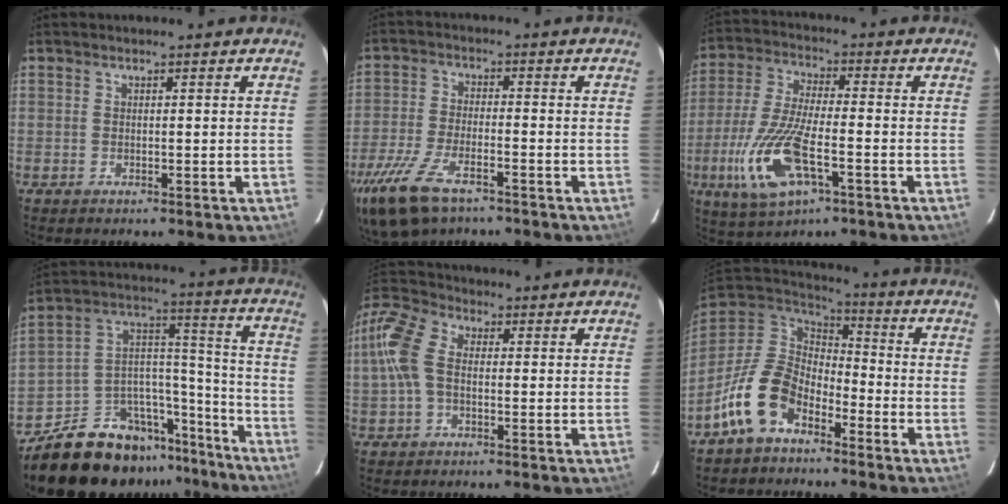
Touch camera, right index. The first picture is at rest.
{"total": 14.9, "force": [-9.8, 6.1, 9.4], "torque": [-0.222, -0.039, -0.183]}
{"total": 15.4, "force": [-5.9, 5.3, 13.2], "torque": [-0.290, -0.017, -0.111]}
{"total": 20.0, "force": [-16.3, 9.7, 6.4], "torque": [-0.120, 0.075, -0.239]}
{"total": 11.3, "force": [-0.2, 7.1, 8.7], "torque": [-0.195, 0.023, -0.011]}
{"total": 13.9, "force": [-7.9, 8.4, 7.7], "torque": [-0.171, 0.012, -0.151]}